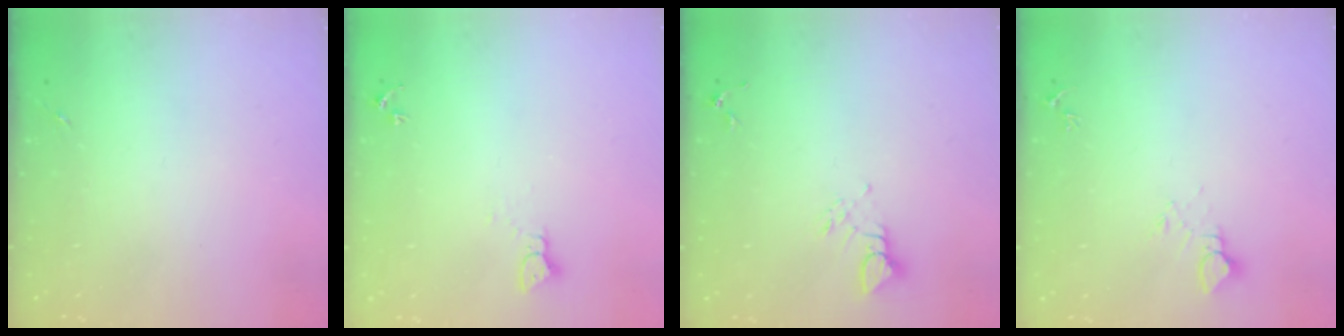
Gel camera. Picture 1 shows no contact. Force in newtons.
{"total": 3.1, "press": 3.1, "slide": 0.1}
{"total": 3.9, "press": 3.9, "slide": 0.5}
{"total": 6.0, "press": 6.0, "slide": 0.5}